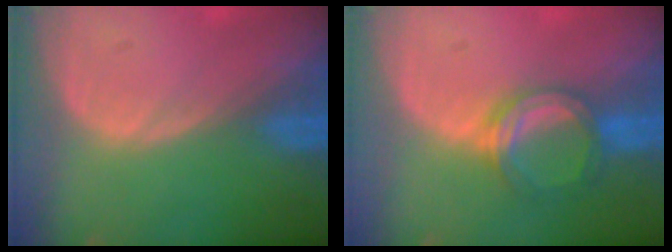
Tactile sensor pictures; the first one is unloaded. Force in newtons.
{"total": 5.2, "press": 4.9, "slide": 1.5}